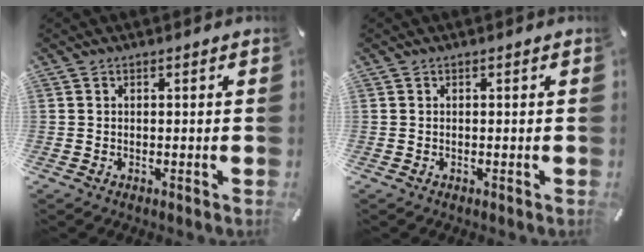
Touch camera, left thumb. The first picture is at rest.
{"total": 0.0}